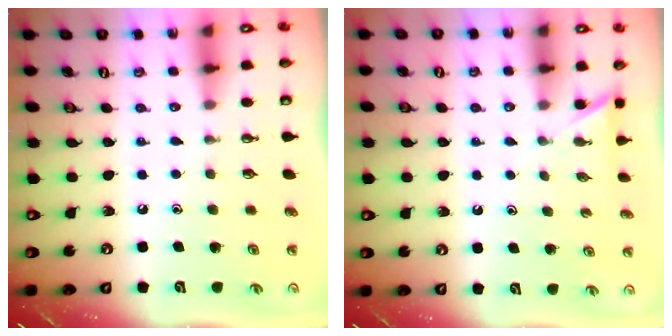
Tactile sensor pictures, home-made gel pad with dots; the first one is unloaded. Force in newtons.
{"total": 2.3, "press": 2.3, "slide": 0.2}